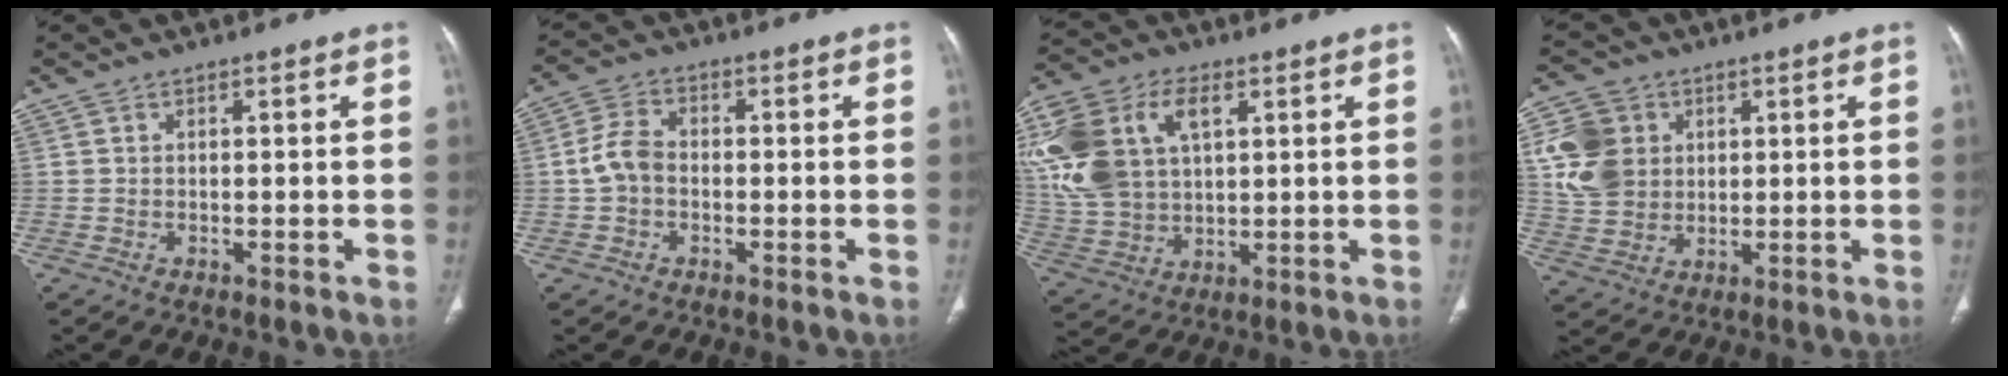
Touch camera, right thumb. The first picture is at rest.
{"total": 5.2, "force": [-0.7, 3.8, 3.5], "torque": [-0.068, 0.017, -0.021]}
{"total": 19.0, "force": [5.5, 12.2, 13.5], "torque": [-0.281, 0.004, 0.108]}
{"total": 11.4, "force": [2.6, 9.6, 5.5], "torque": [-0.092, -0.001, 0.052]}